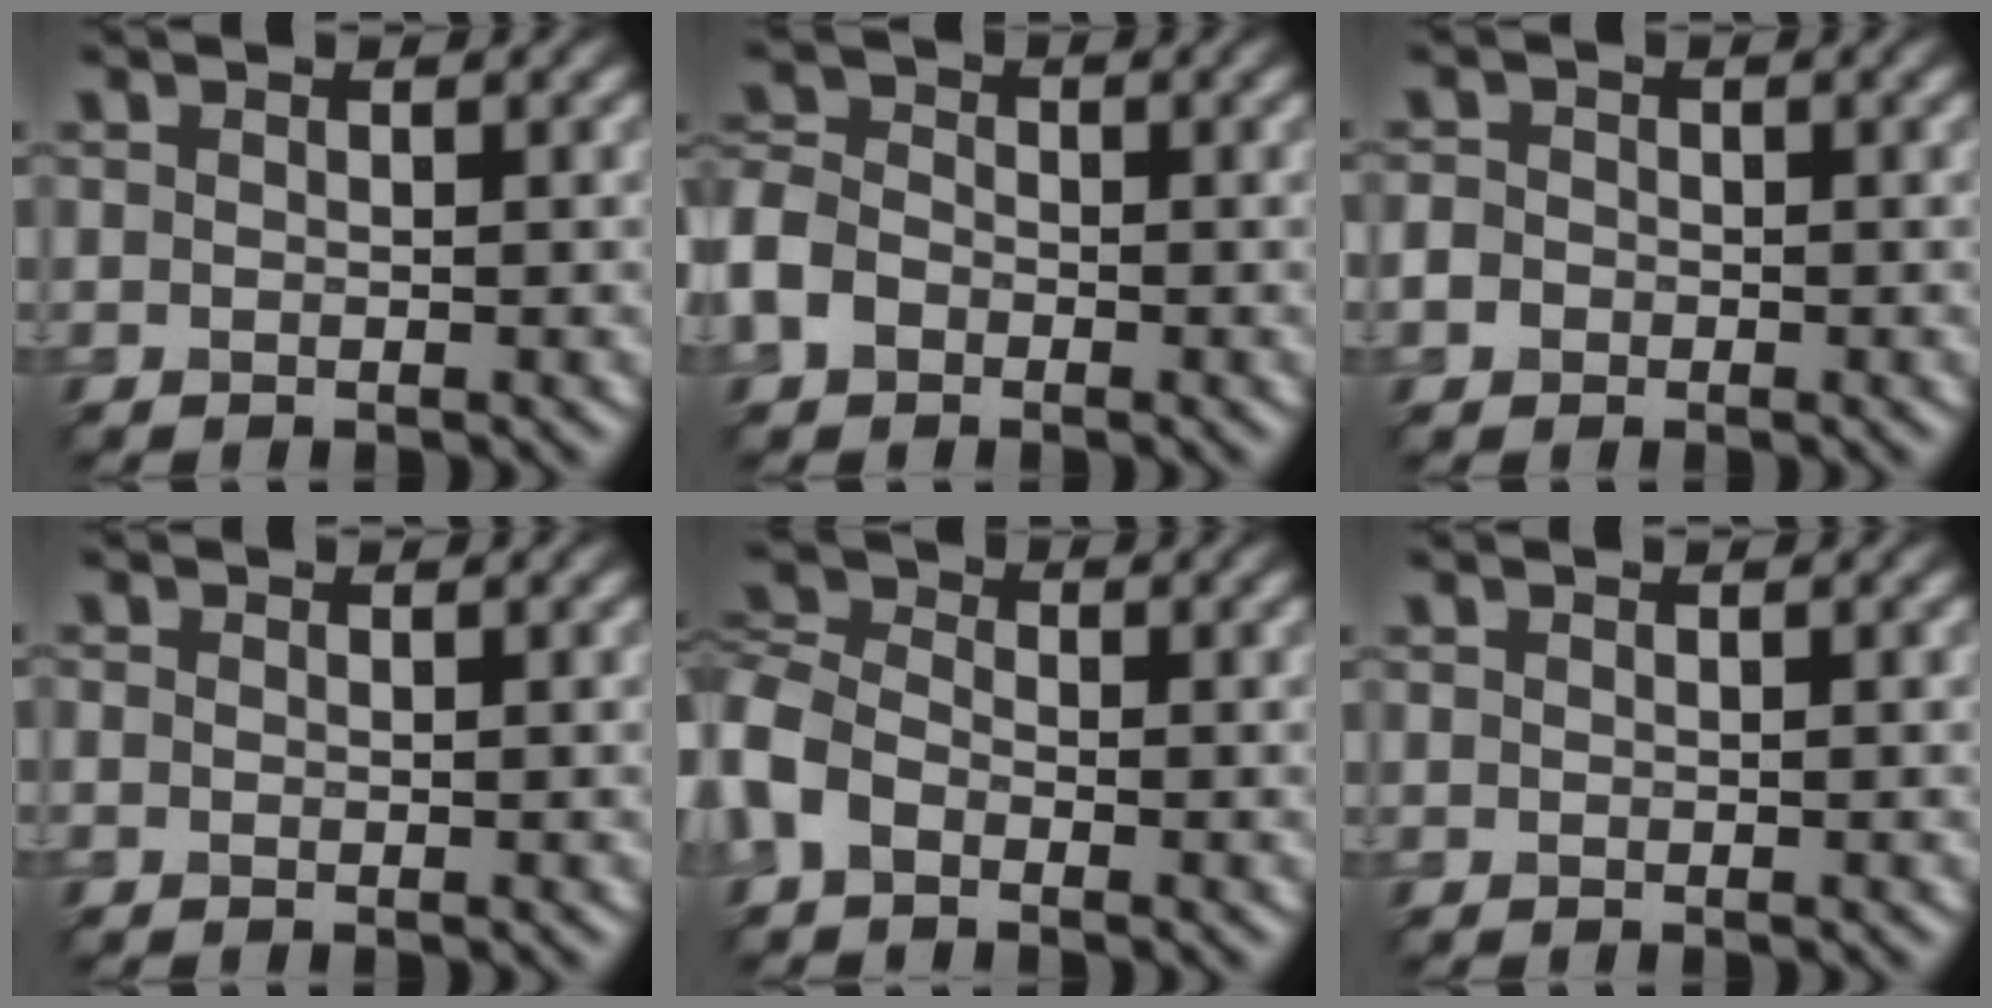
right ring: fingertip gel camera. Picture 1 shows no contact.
{"total": 4.5, "force": [-1.9, 3.3, 2.4], "torque": [-0.057, 0.001, -0.052]}
{"total": 2.0, "force": [-0.6, 1.7, 0.8], "torque": [-0.008, 0.004, -0.017]}
{"total": 0.0}
{"total": 4.7, "force": [-1.8, 3.2, 3.1], "torque": [-0.070, 0.008, -0.056]}
{"total": 0.0}